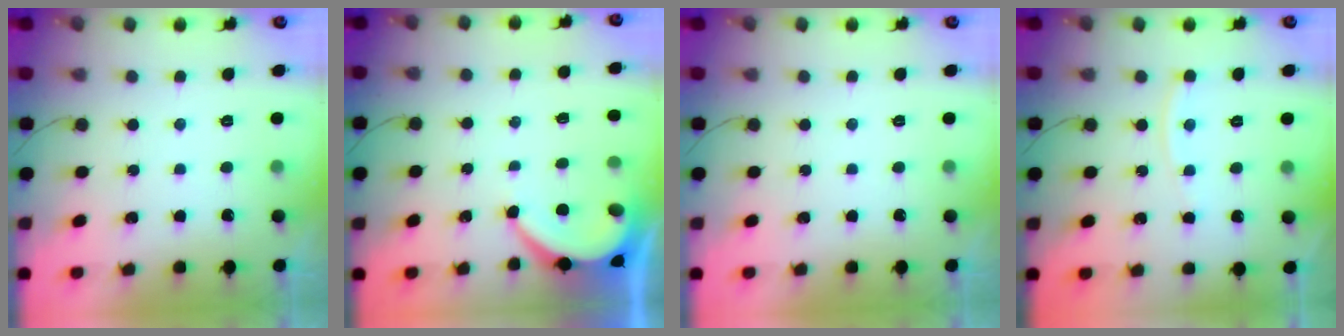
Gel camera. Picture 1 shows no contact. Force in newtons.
{"total": 5.8, "press": 5.8, "slide": 0.6}
{"total": 0.0}
{"total": 3.3, "press": 3.3, "slide": 0.4}